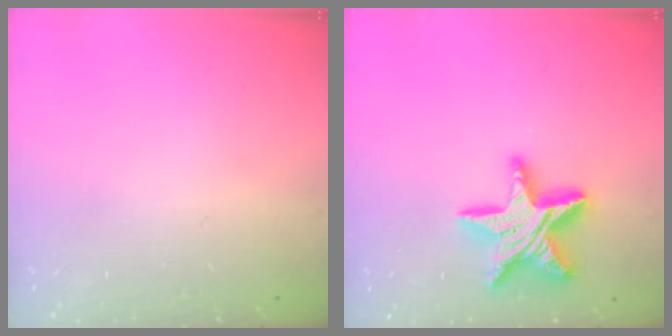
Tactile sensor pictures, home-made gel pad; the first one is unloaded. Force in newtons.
{"total": 18.2, "press": 18.1, "slide": 1.9}